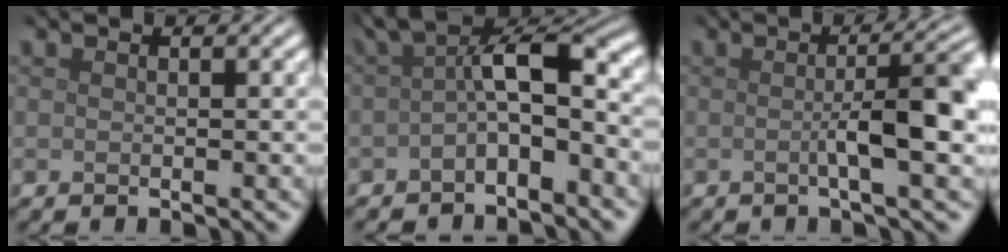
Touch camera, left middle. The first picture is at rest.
{"total": 5.6, "force": [-0.9, 2.2, 5.1], "torque": [-0.076, 0.013, -0.025]}
{"total": 6.2, "force": [-0.3, 1.2, 6.1], "torque": [-0.091, 0.005, -0.005]}